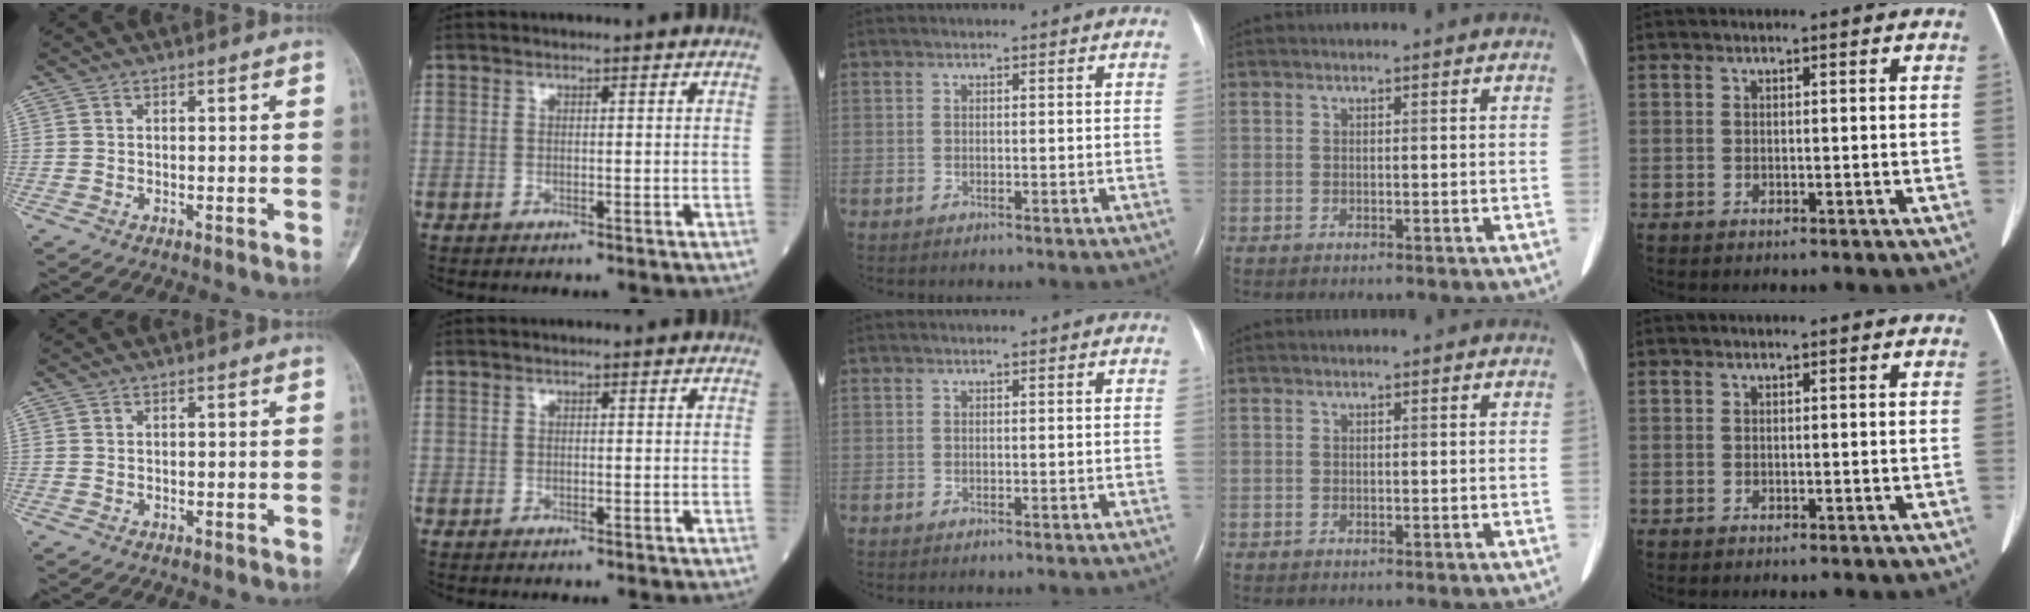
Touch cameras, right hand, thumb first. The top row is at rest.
{}